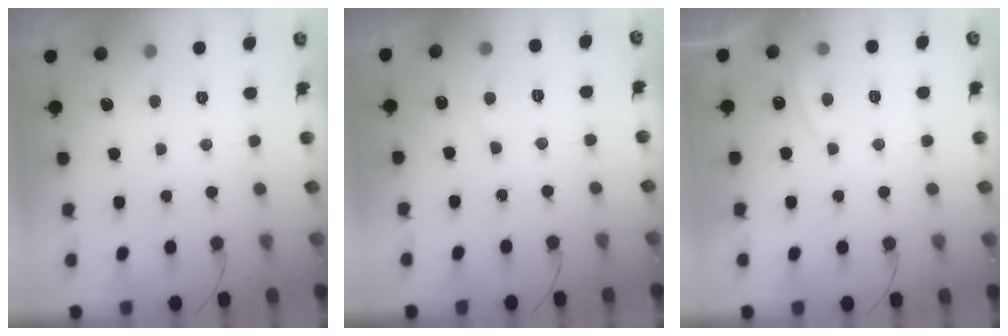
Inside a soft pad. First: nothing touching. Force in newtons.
{"total": 3.6, "press": 3.6, "slide": 0.3}
{"total": 1.9, "press": 1.8, "slide": 0.7}